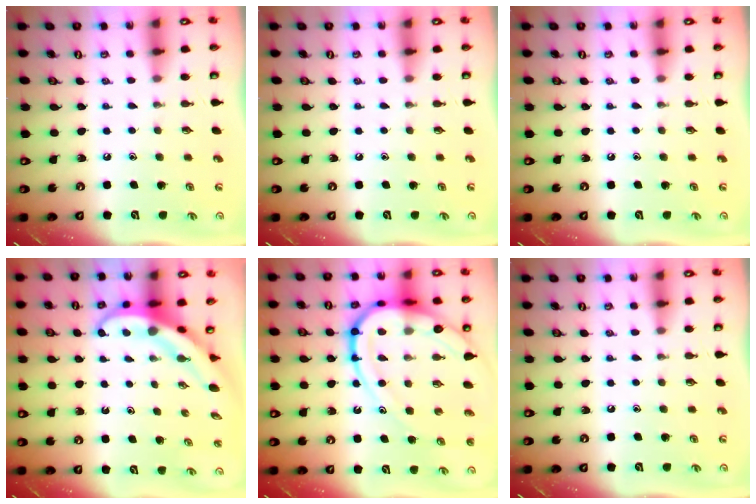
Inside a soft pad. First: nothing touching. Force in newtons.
{"total": 0.0}
{"total": 0.0}
{"total": 5.7, "press": 5.7, "slide": 0.5}
{"total": 20.5, "press": 20.4, "slide": 2.0}
{"total": 0.0}